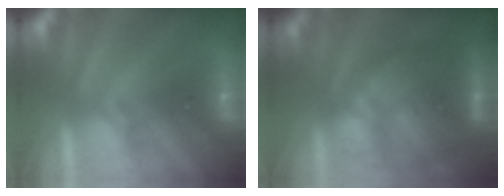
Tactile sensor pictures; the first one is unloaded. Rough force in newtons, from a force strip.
{"total": 7.5}